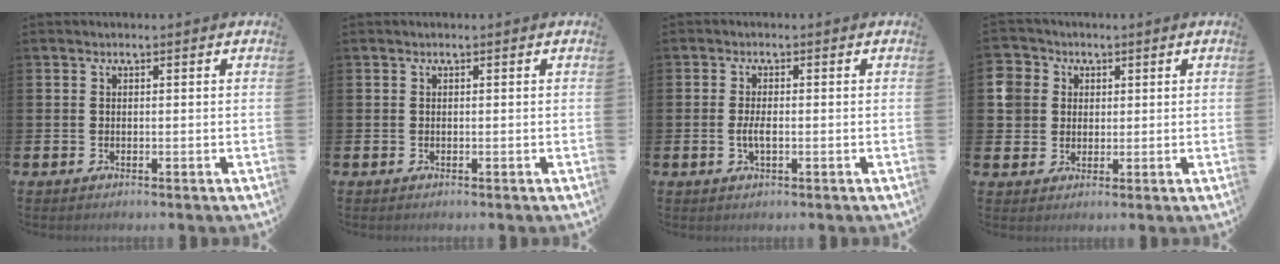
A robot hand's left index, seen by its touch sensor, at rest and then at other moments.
{"total": 0.0}
{"total": 2.2, "force": [-0.3, 0.8, 2.0], "torque": [-0.029, -0.004, -0.007]}
{"total": 4.9, "force": [1.7, 4.6, 0.0], "torque": [-0.011, 0.007, 0.027]}